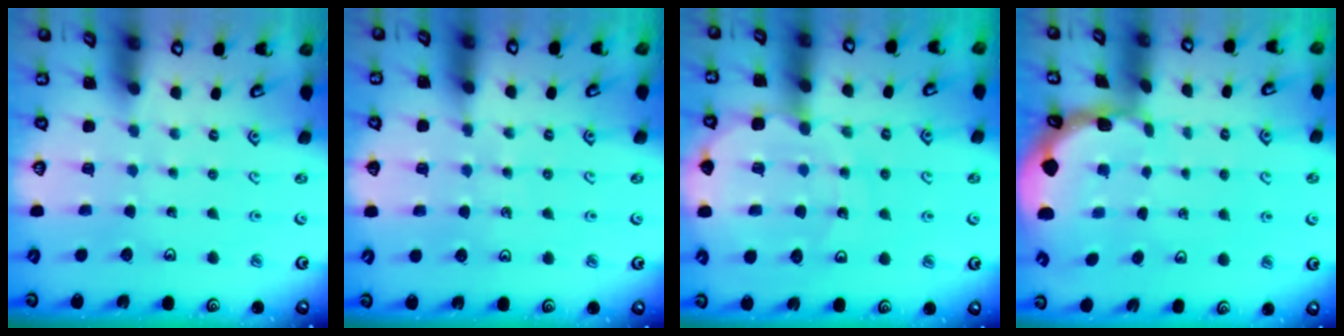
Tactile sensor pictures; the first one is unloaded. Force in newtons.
{"total": 5.1, "press": 5.0, "slide": 0.9}
{"total": 10.7, "press": 10.4, "slide": 2.1}
{"total": 1.3, "press": 1.3, "slide": 0.1}